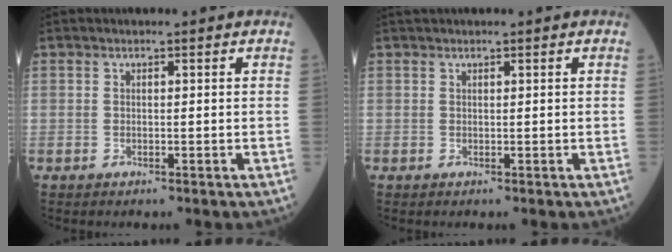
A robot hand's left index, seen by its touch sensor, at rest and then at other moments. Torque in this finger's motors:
{"motor_torque": [0.74, -0.53, 0.02, 0.05]}